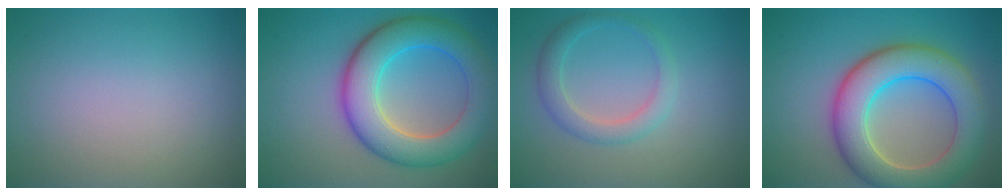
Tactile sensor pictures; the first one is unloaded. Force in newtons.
{"total": 8.3, "press": 8.3, "slide": 0.1}
{"total": 2.5, "press": 2.5, "slide": 0.1}
{"total": 8.9, "press": 8.8, "slide": 0.7}